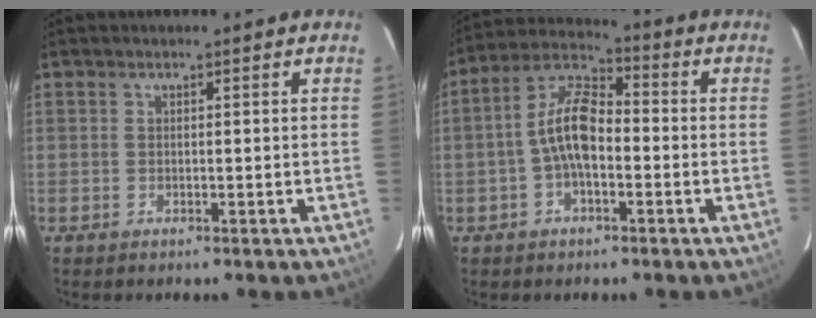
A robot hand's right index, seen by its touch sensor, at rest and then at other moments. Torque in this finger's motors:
{"motor_torque": [1.98, 0.04, 0.91, 0.11]}